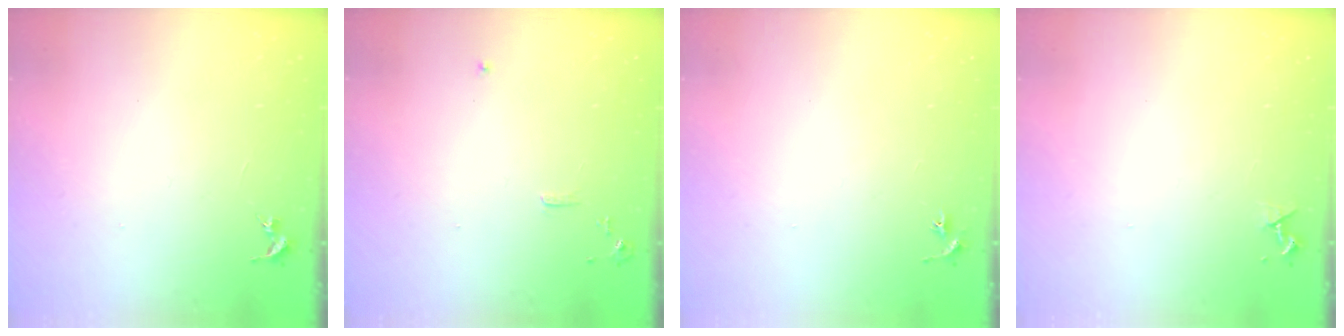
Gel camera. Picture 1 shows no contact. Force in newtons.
{"total": 6.0, "press": 6.0, "slide": 0.7}
{"total": 3.0, "press": 3.0, "slide": 0.3}
{"total": 3.8, "press": 3.7, "slide": 0.6}